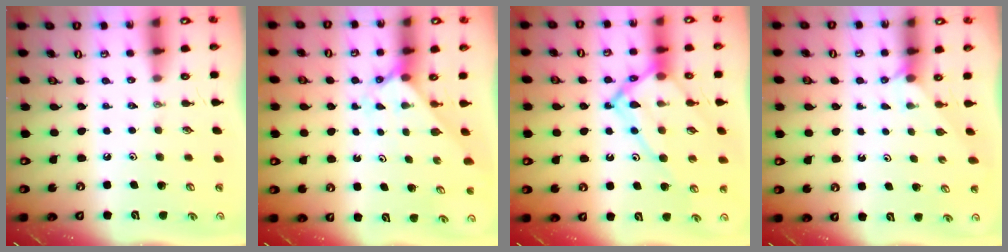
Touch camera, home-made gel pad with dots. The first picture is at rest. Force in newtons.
{"total": 1.9, "press": 1.9, "slide": 0.2}
{"total": 14.9, "press": 14.8, "slide": 1.3}
{"total": 2.5, "press": 2.5, "slide": 0.2}